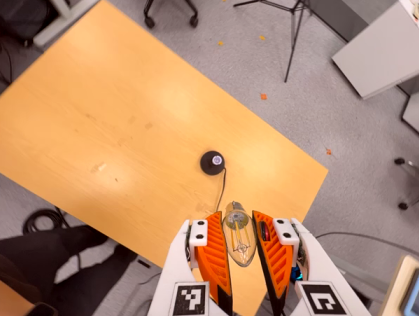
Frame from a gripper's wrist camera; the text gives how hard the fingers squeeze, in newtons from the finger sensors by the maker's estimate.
{"total": 14.5, "left": 16.0, "right": 12.9}